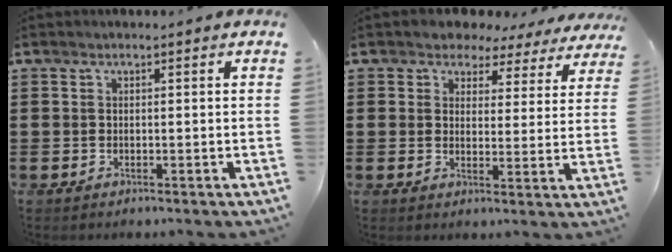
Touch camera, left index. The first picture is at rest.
{"total": 3.9, "force": [3.4, 1.9, 0.4], "torque": [-0.023, -0.016, 0.055]}